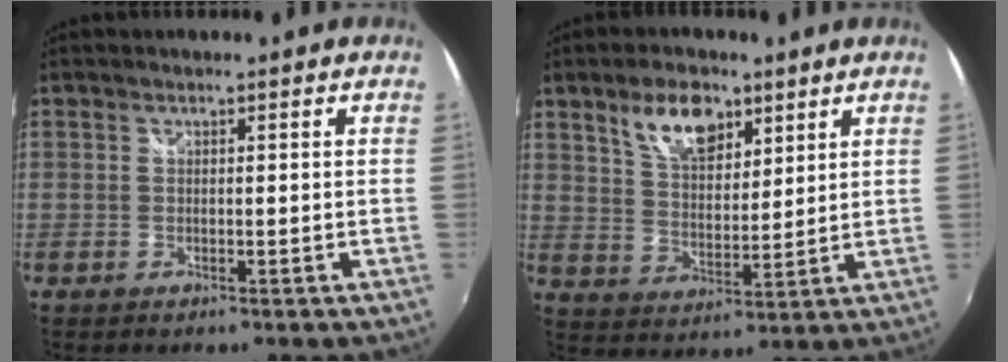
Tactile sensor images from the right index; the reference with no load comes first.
{"total": 9.6, "force": [5.7, 4.8, 6.1], "torque": [-0.105, 0.012, 0.106]}